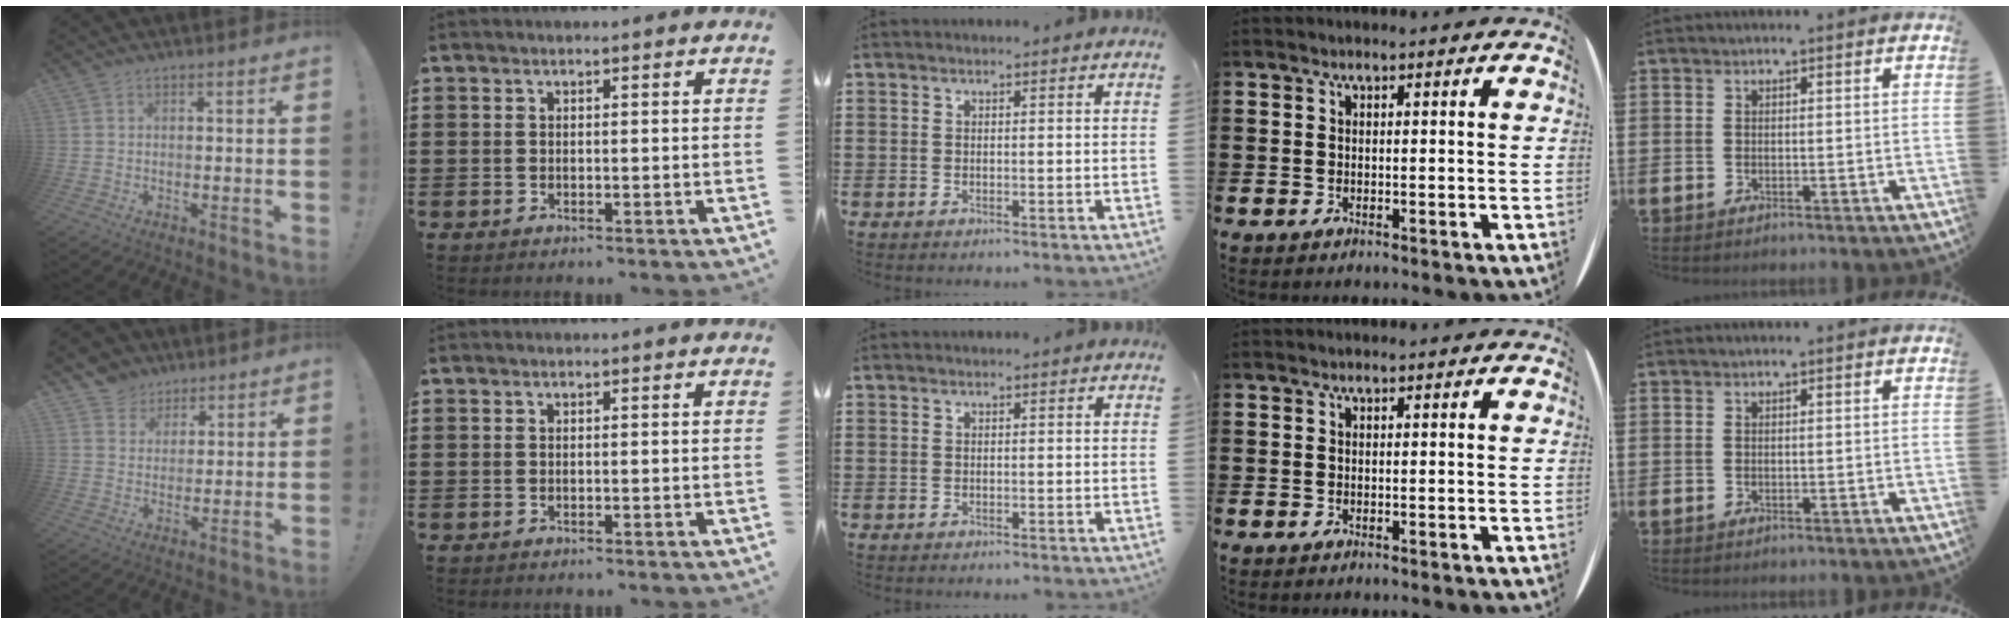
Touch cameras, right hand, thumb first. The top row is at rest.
{"thumb": {"total": 6.0, "force": [3.8, 4.5, 0.2], "torque": [-0.013, -0.029, 0.078]}}